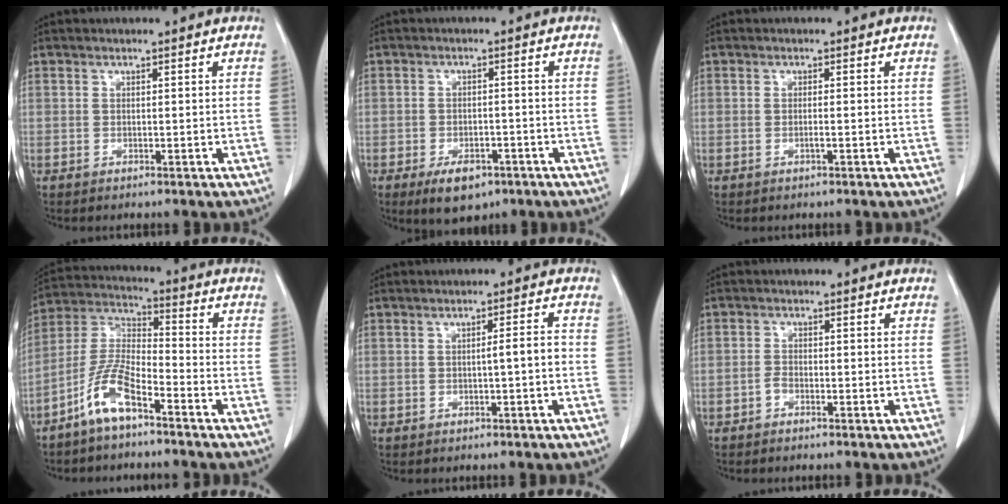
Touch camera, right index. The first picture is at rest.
{"total": 5.8, "force": [-3.6, 3.0, 3.4], "torque": [-0.056, -0.001, -0.049]}
{"total": 0.7, "force": [-0.3, -0.2, 0.7], "torque": [-0.013, -0.001, -0.004]}
{"total": 9.0, "force": [-5.7, 2.0, 6.6], "torque": [-0.149, -0.002, -0.118]}
{"total": 2.3, "force": [-0.5, 0.0, 2.3], "torque": [-0.032, 0.003, -0.008]}
{"total": 1.0, "force": [-0.7, 0.3, 0.6], "torque": [-0.009, 0.003, -0.012]}